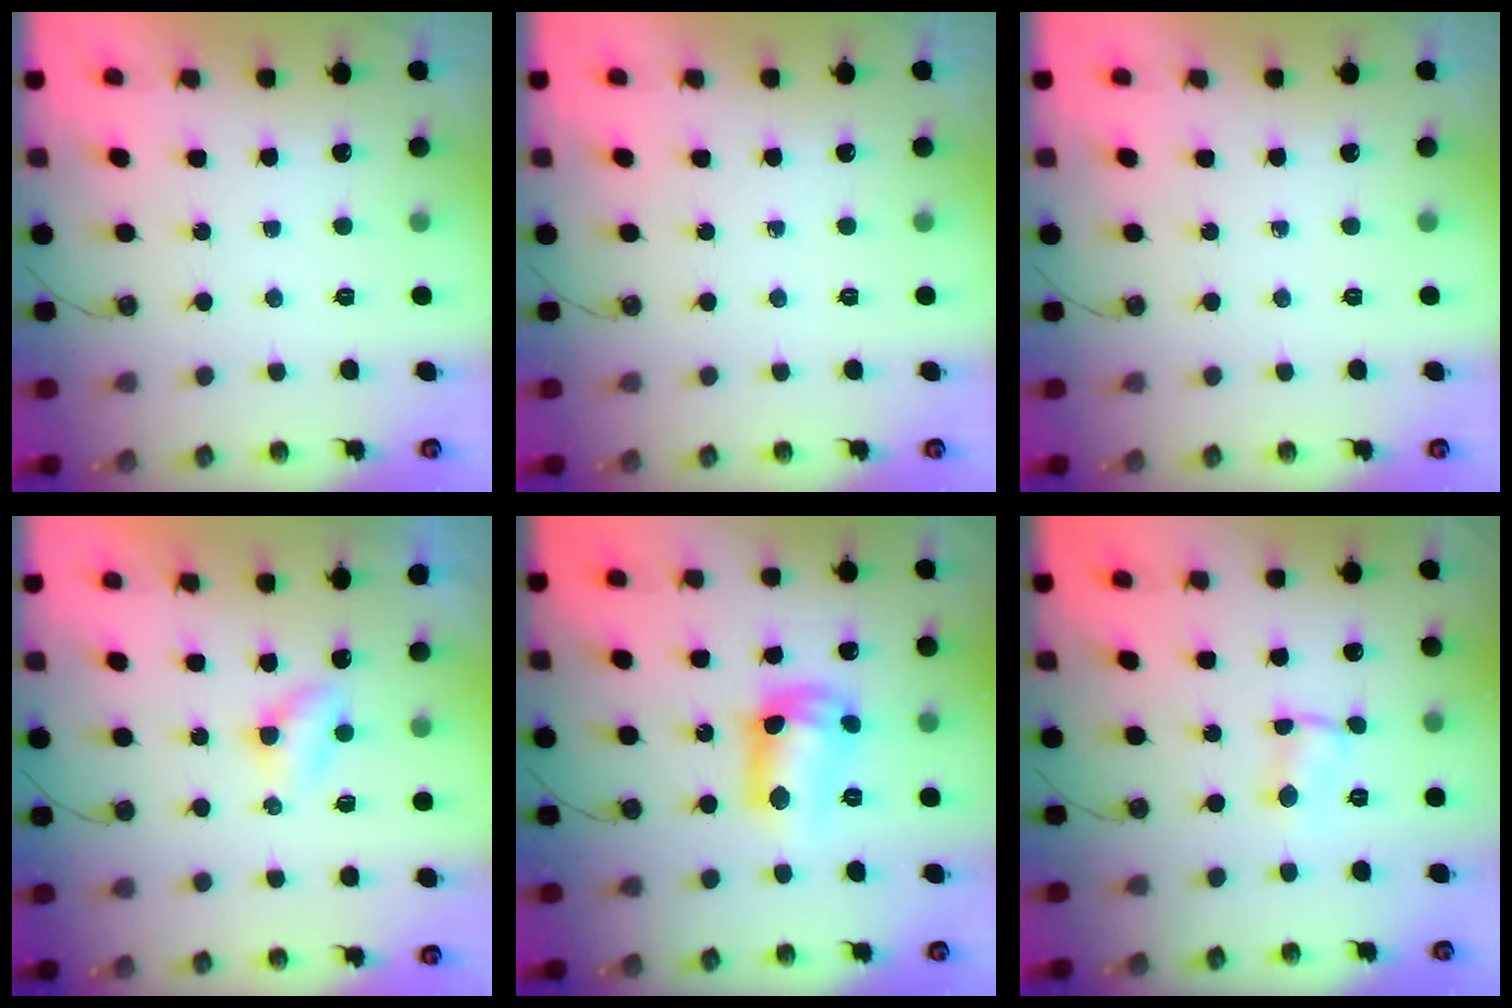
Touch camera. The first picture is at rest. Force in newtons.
{"total": 0.0}
{"total": 0.0}
{"total": 2.7, "press": 2.7, "slide": 0.4}
{"total": 13.0, "press": 12.9, "slide": 1.1}
{"total": 1.8, "press": 1.8, "slide": 0.2}